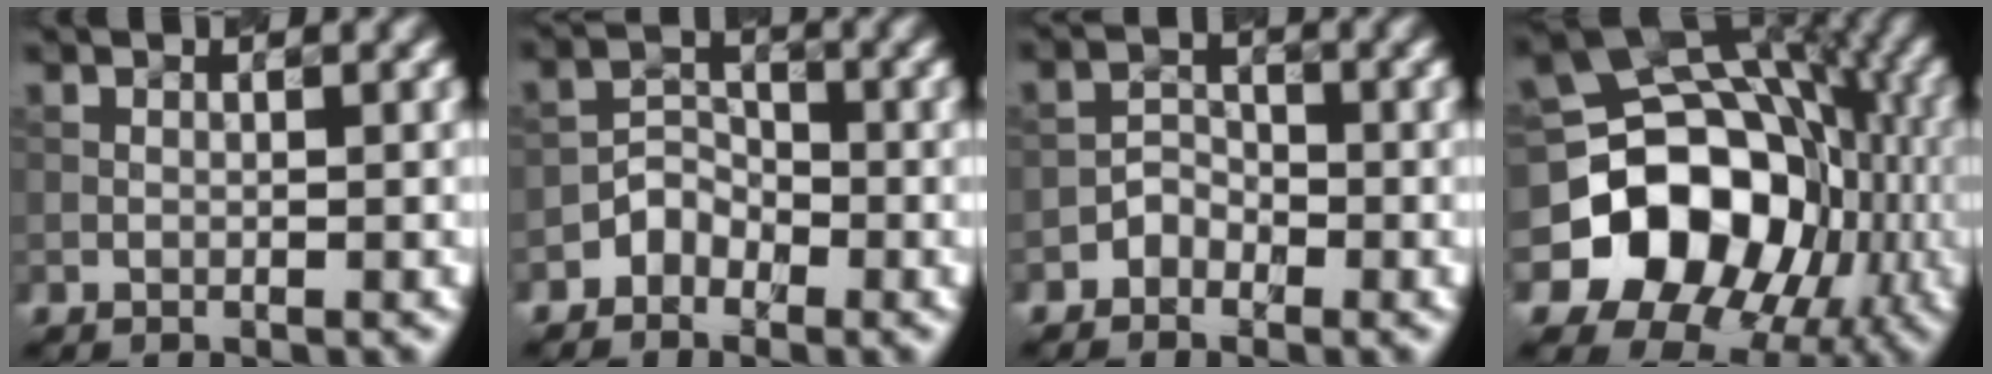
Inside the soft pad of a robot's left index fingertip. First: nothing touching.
{"total": 2.2, "force": [-1.5, 1.6, 0.4], "torque": [0.000, 0.013, -0.031]}
{"total": 1.7, "force": [-1.1, 1.2, 0.2], "torque": [0.002, 0.011, -0.022]}
{"total": 14.8, "force": [-3.8, 11.9, 7.9], "torque": [-0.120, -0.008, -0.076]}